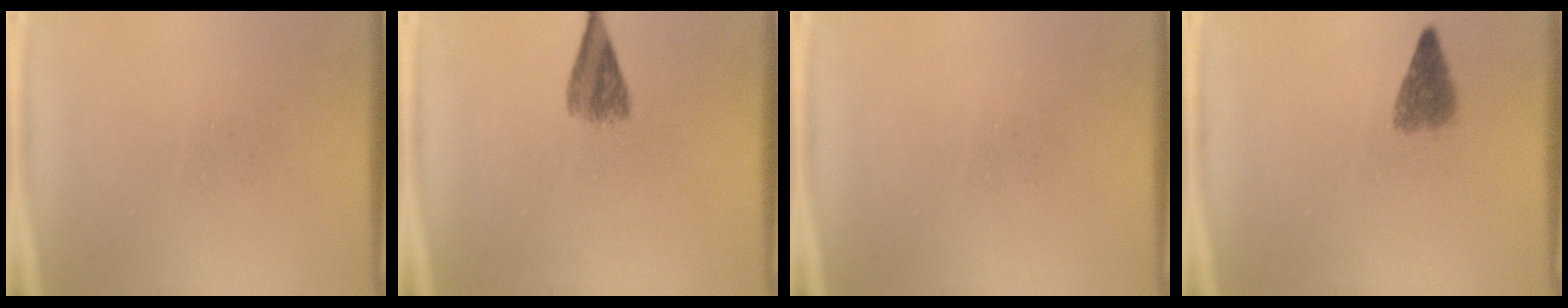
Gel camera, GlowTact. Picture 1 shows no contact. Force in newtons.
{"total": 4.3}
{"total": 0.0}
{"total": 3.3}